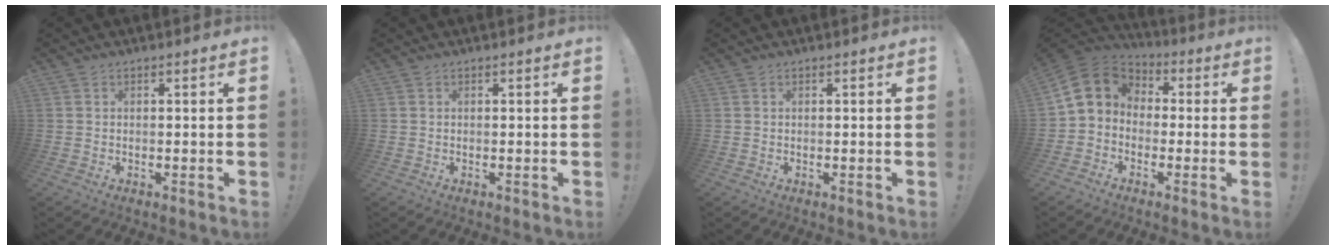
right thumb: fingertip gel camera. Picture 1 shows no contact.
{"total": 0.0}
{"total": 0.0}
{"total": 9.7, "force": [0.5, 8.4, 4.9], "torque": [-0.093, 0.012, 0.019]}